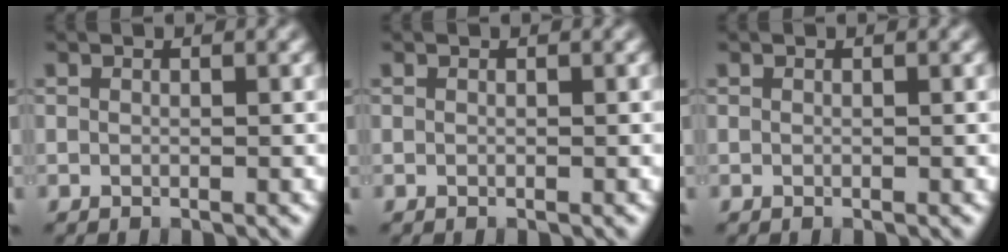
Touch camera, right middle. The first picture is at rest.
{"total": 0.0}
{"total": 0.0}